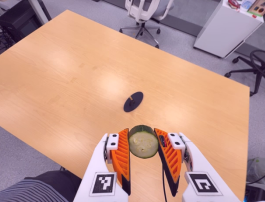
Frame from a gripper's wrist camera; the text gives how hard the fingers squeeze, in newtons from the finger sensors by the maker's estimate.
{"total": 10.4, "left": 10.1, "right": 10.7}